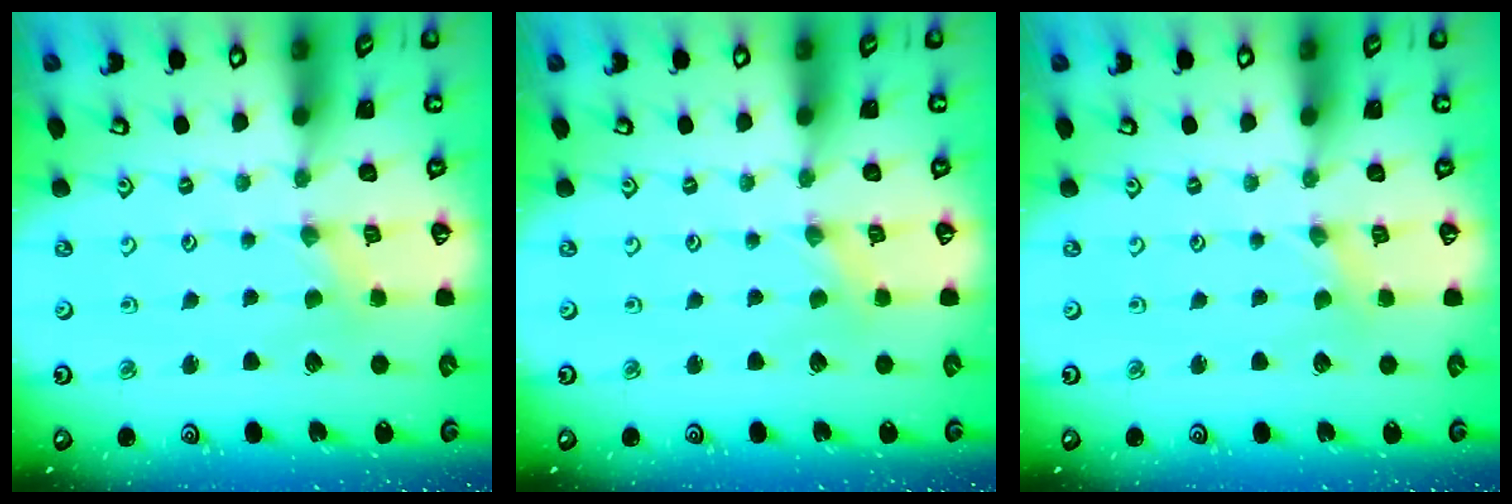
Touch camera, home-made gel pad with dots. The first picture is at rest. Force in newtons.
{"total": 0.0}
{"total": 0.0}